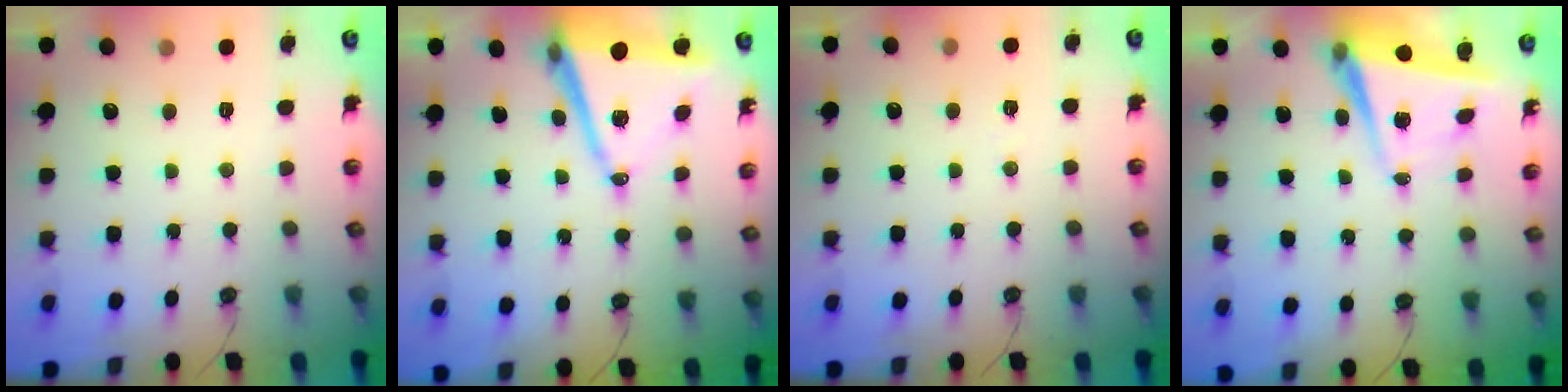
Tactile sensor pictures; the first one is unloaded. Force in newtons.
{"total": 11.8, "press": 11.0, "slide": 4.4}
{"total": 3.1, "press": 2.2, "slide": 2.1}
{"total": 6.0, "press": 5.5, "slide": 2.5}